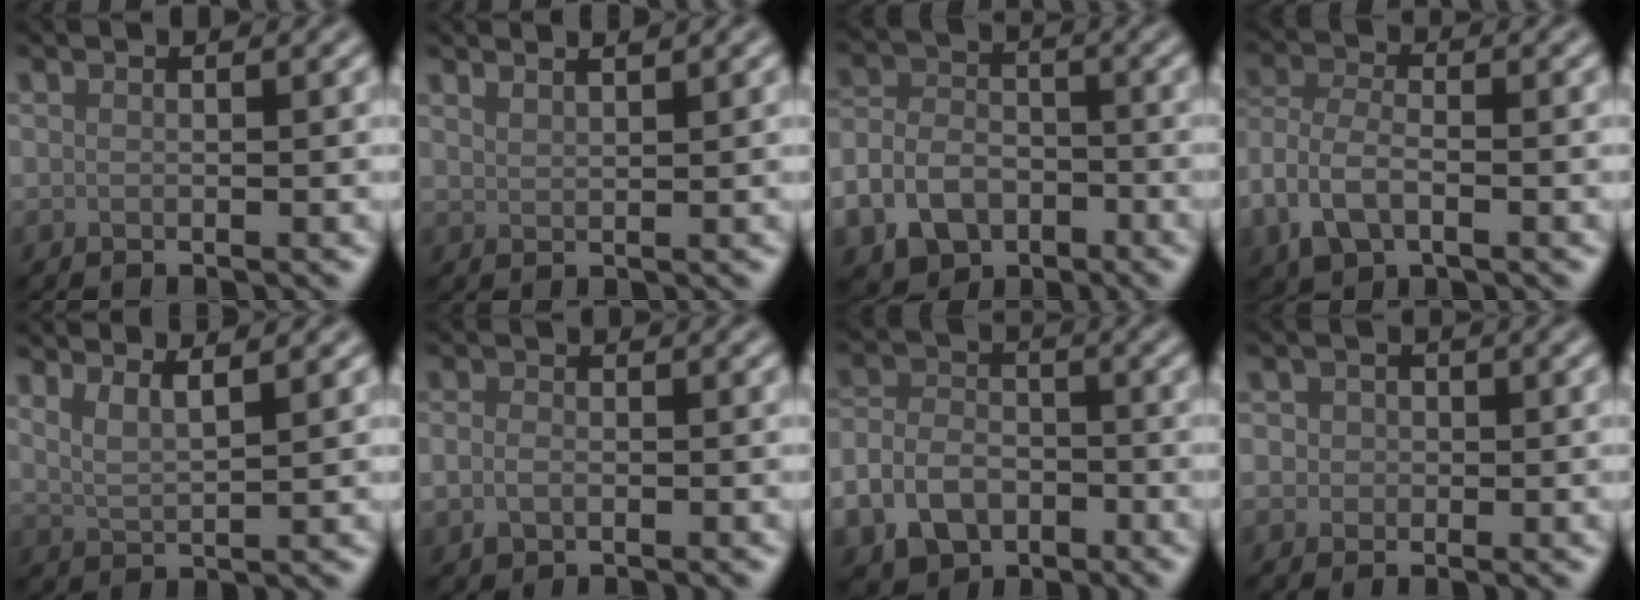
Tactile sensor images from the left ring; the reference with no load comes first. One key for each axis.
{"total": 1.4, "fx": 1.3, "fy": 0.1, "fz": 0.3, "tx": -0.005, "ty": -0.001, "tz": 0.023}
{"total": 8.9, "fx": -4.8, "fy": 6.5, "fz": 3.7, "tx": -0.066, "ty": -0.030, "tz": -0.089}
{"total": 4.4, "fx": -1.9, "fy": 2.6, "fz": 3.1, "tx": -0.069, "ty": -0.002, "tz": -0.044}
{"total": 2.5, "fx": 1.7, "fy": 0.6, "fz": 1.8, "tx": -0.025, "ty": -0.002, "tz": 0.034}
{"total": 1.8, "fx": -0.6, "fy": 1.3, "fz": 1.0, "tx": -0.020, "ty": -0.003, "tz": -0.015}
{"total": 8.1, "fx": -4.3, "fy": 5.8, "fz": 3.6, "tx": -0.062, "ty": -0.023, "tz": -0.081}
{"total": 3.1, "fx": 0.2, "fy": 3.0, "fz": 1.1, "tx": 0.004, "ty": 0.017, "tz": -0.023}